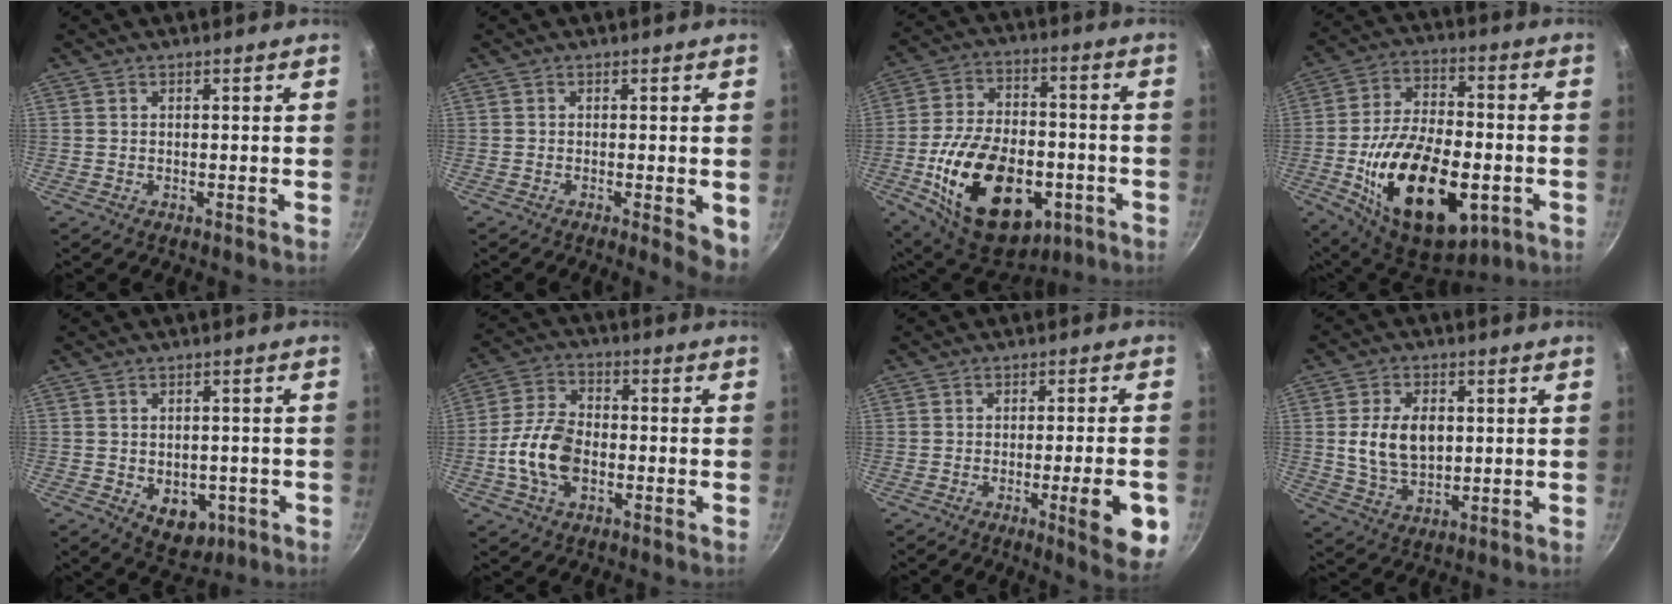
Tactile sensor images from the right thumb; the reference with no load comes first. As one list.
[{"total": 5.9, "force": [-2.1, 1.8, 5.2], "torque": [-0.053, 0.006, -0.024]}, {"total": 25.7, "force": [-7.6, 15.8, 18.8], "torque": [-0.297, 0.032, -0.106]}, {"total": 26.4, "force": [-7.0, 14.5, 20.9], "torque": [-0.339, 0.023, -0.099]}, {"total": 7.5, "force": [-2.3, 5.4, 4.8], "torque": [-0.039, 0.004, -0.015]}, {"total": 11.0, "force": [-2.6, 6.8, 8.3], "torque": [-0.152, 0.028, -0.057]}, {"total": 10.3, "force": [-3.3, 1.6, 9.6], "torque": [-0.111, 0.010, -0.041]}, {"total": 10.2, "force": [1.1, 6.7, 7.7], "torque": [-0.123, -0.006, 0.023]}]